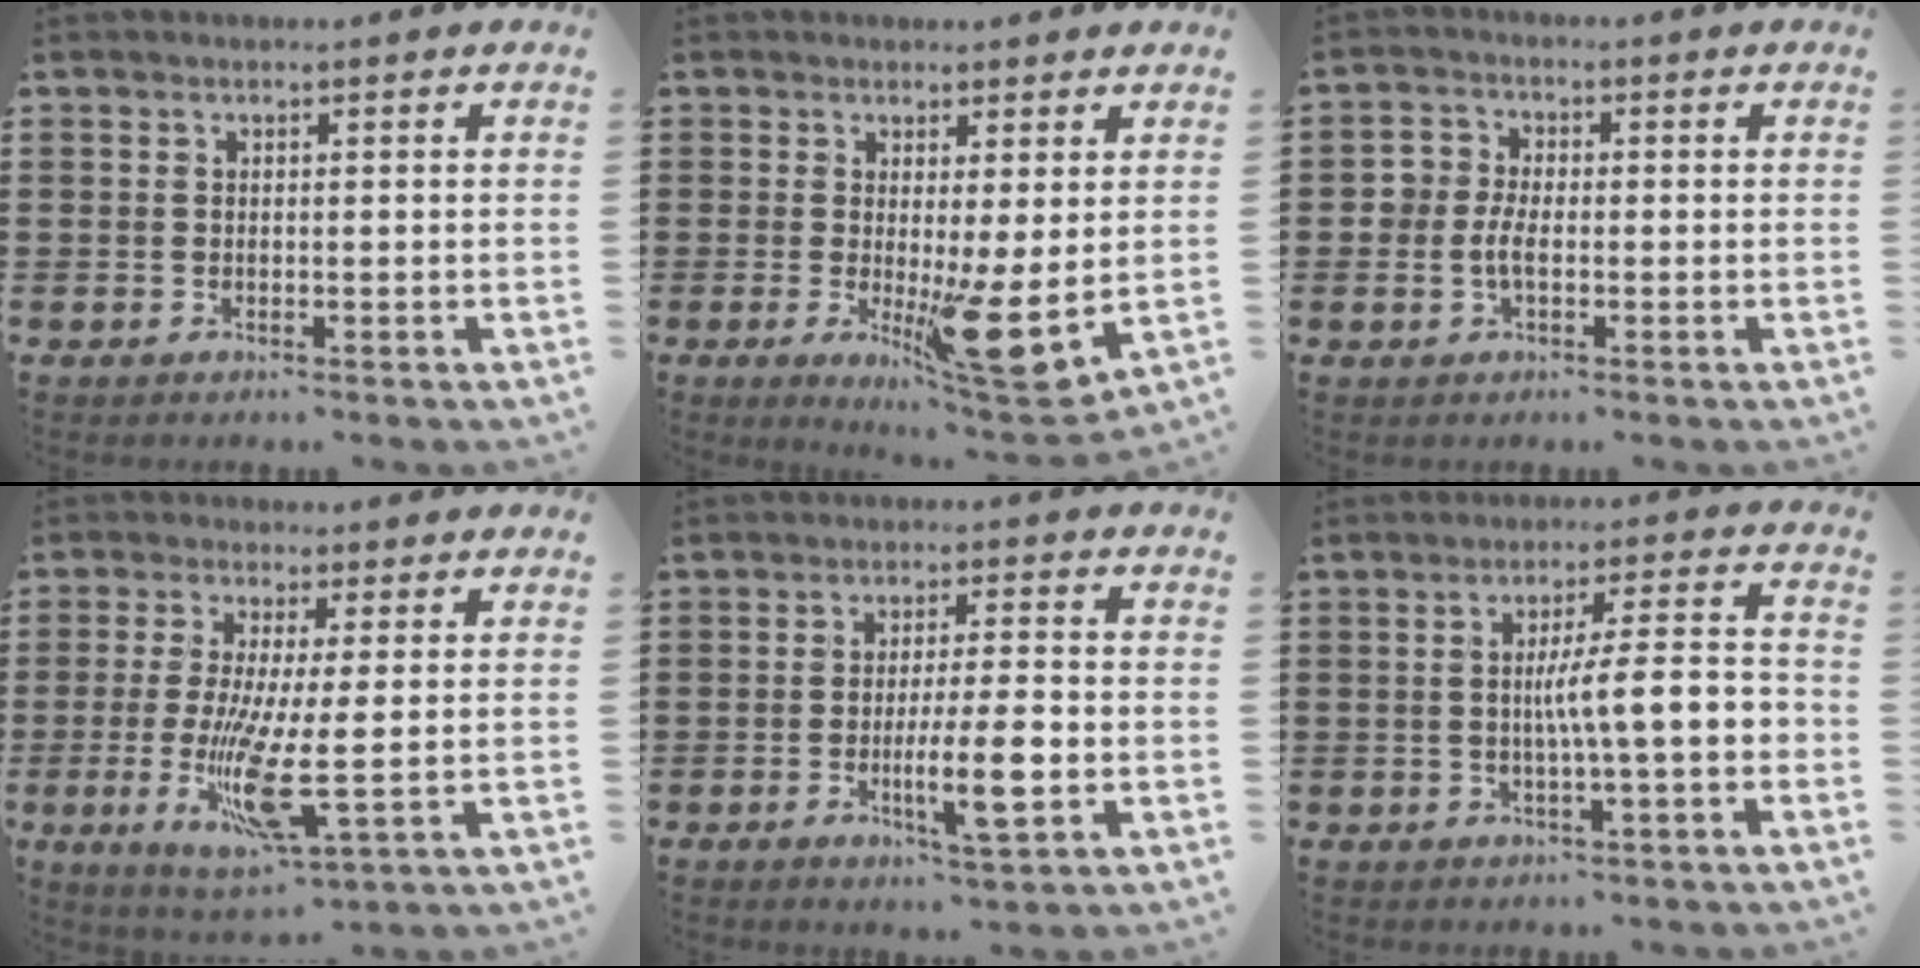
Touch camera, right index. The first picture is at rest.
{"total": 7.8, "force": [-0.5, 0.7, 7.7], "torque": [-0.100, -0.040, -0.006]}
{"total": 3.6, "force": [-0.9, 2.4, 2.5], "torque": [-0.064, 0.000, -0.021]}
{"total": 10.3, "force": [-1.4, 1.5, 10.1], "torque": [-0.216, -0.027, -0.026]}
{"total": 7.9, "force": [-2.1, 0.9, 7.6], "torque": [-0.143, -0.016, -0.040]}
{"total": 7.6, "force": [-1.2, 1.1, 7.4], "torque": [-0.130, 0.004, -0.024]}